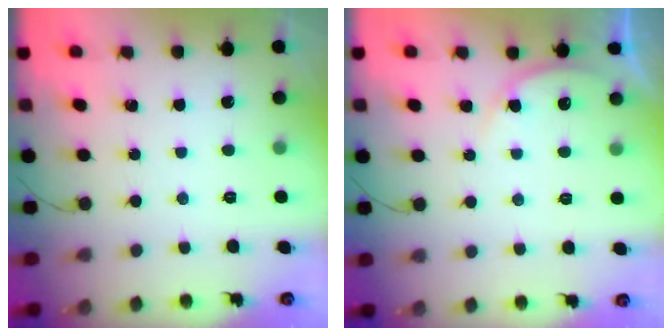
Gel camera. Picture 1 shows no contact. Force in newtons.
{"total": 6.5, "press": 6.5, "slide": 0.5}